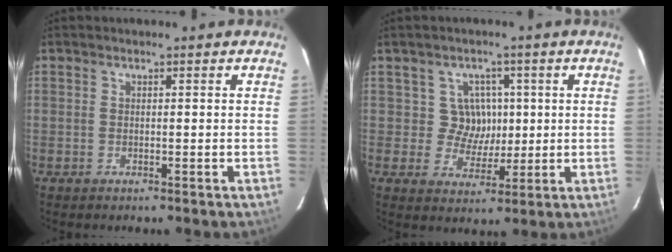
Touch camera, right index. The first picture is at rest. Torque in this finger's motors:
{"motor_torque": [-0.05, 0.15, -0.02, -0.01]}